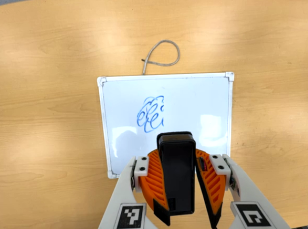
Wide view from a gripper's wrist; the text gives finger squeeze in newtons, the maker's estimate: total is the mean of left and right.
{"total": 10.9, "left": 10.4, "right": 11.4}